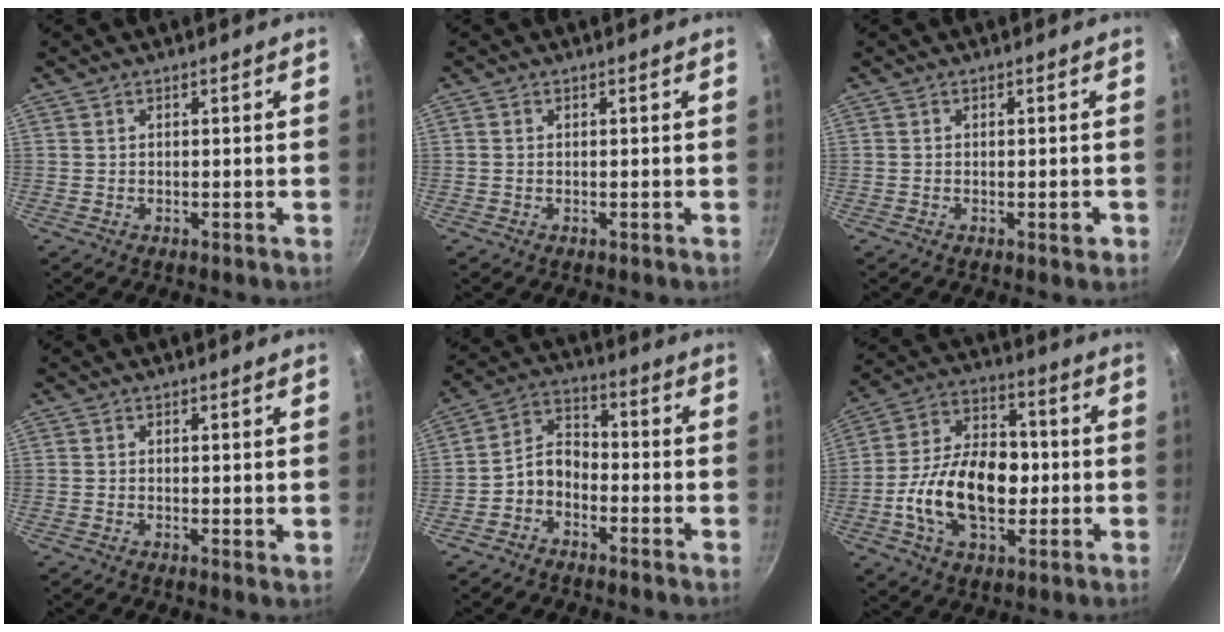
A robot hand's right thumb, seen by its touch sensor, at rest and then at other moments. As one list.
[{"total": 0.0}, {"total": 1.6, "force": [-0.6, 0.6, 1.4], "torque": [-0.019, 0.001, -0.010]}, {"total": 1.2, "force": [0.3, 0.4, 1.1], "torque": [-0.015, -0.007, 0.002]}, {"total": 6.4, "force": [-2.9, 4.4, 3.6], "torque": [-0.052, 0.047, -0.069]}, {"total": 18.4, "force": [-2.5, 11.6, 14.0], "torque": [-0.214, 0.032, -0.053]}]